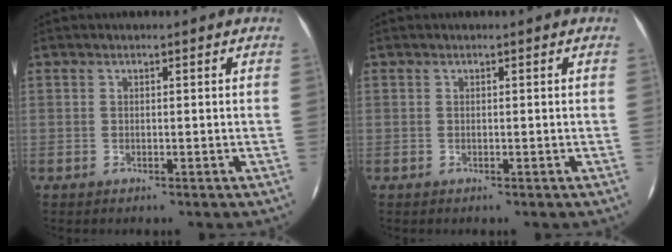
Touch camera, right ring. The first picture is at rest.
{"total": 0.0}